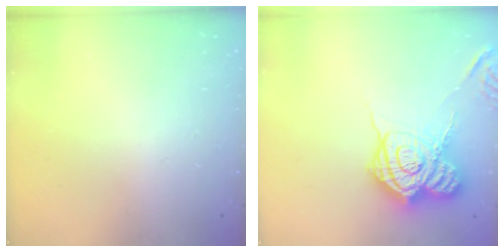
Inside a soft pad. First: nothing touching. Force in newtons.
{"total": 18.9, "press": 18.9, "slide": 1.5}